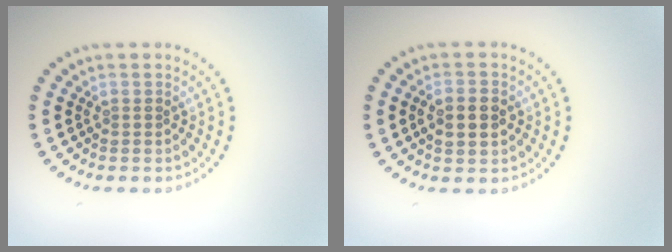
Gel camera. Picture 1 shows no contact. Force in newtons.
{"total": 2.9, "press": 2.9, "slide": 0.1}